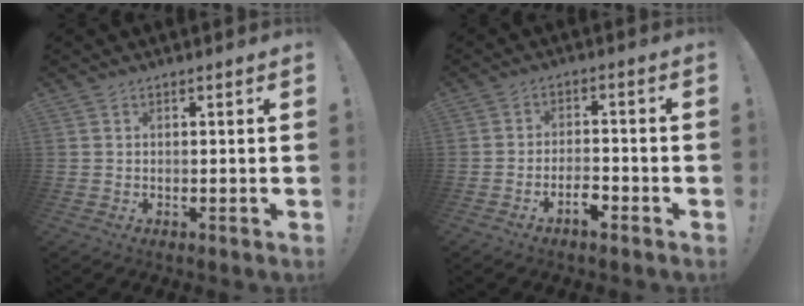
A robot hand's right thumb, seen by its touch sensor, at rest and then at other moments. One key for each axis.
{"total": 4.9, "fx": -3.4, "fy": 1.8, "fz": 3.1, "tx": -0.058, "ty": 0.014, "tz": -0.057}